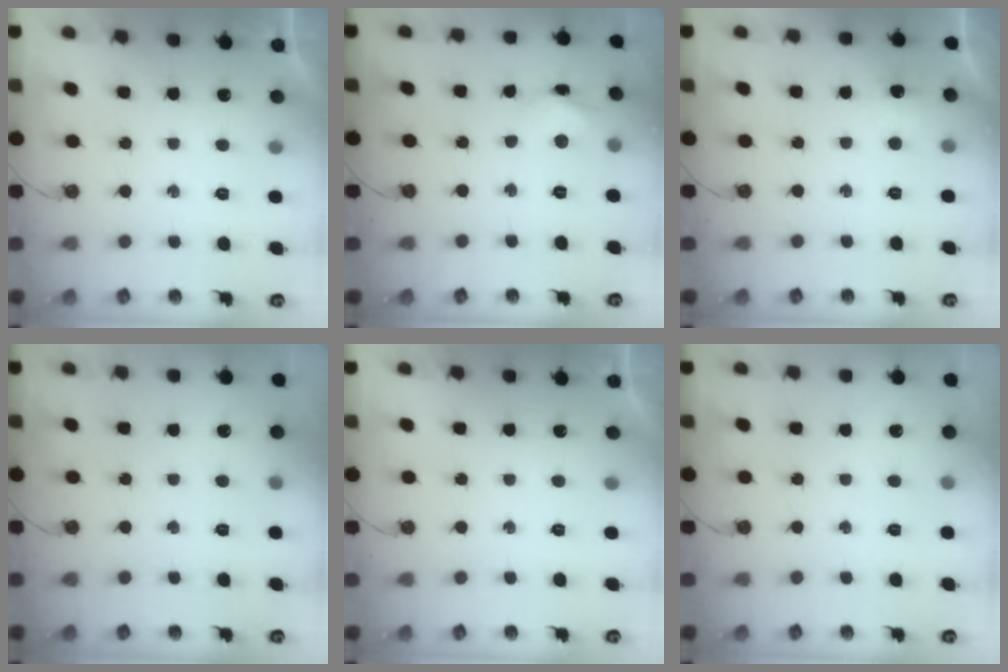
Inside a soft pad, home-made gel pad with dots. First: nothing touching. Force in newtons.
{"total": 6.5, "press": 6.5, "slide": 0.5}
{"total": 4.9, "press": 4.4, "slide": 2.0}
{"total": 0.0}
{"total": 0.0}
{"total": 0.0}